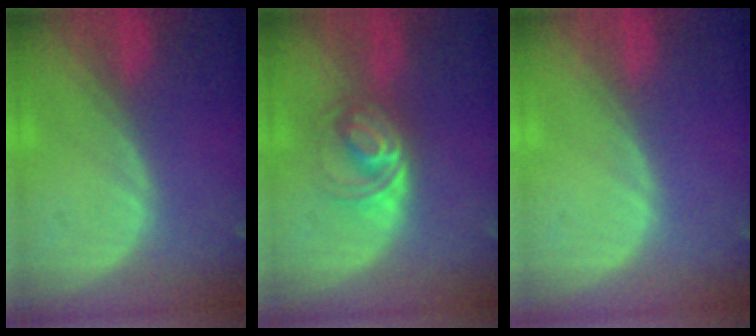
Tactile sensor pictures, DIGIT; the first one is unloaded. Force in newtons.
{"total": 5.7, "press": 5.4, "slide": 1.7}
{"total": 0.0}